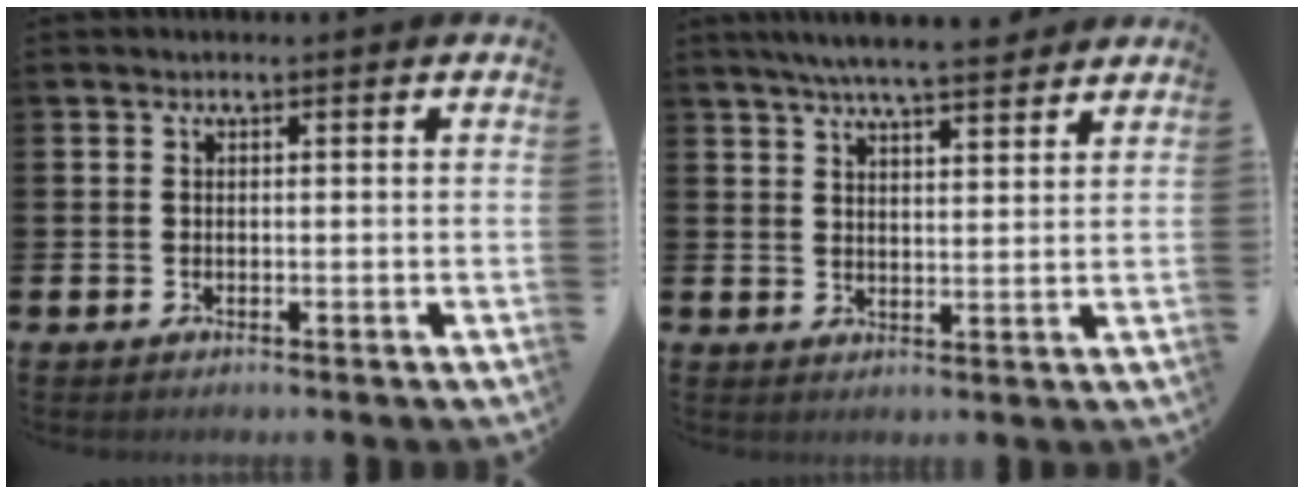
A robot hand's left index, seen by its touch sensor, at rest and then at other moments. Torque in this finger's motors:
{"motor_torque": [1.10, -1.04, 0.90, 0.21]}